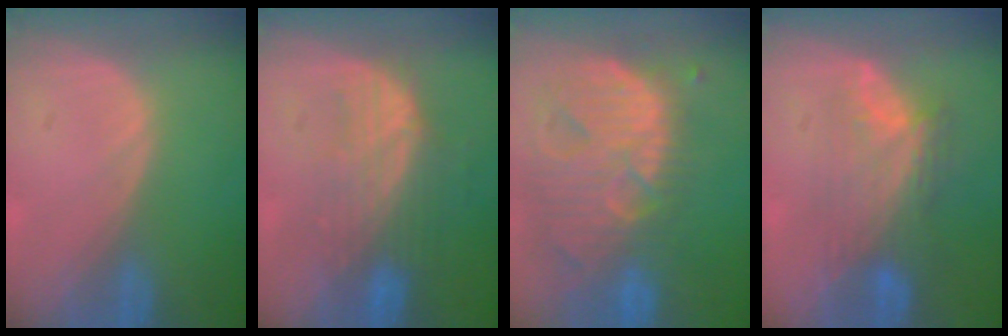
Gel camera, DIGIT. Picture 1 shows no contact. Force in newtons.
{"total": 7.2, "press": 7.0, "slide": 1.5}
{"total": 13.7, "press": 11.6, "slide": 7.3}
{"total": 7.6, "press": 7.2, "slide": 2.2}